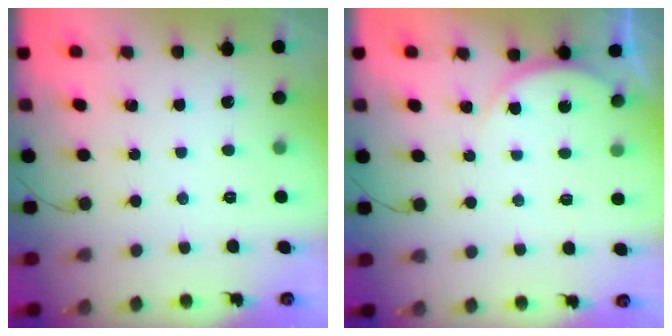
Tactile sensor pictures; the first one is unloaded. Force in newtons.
{"total": 3.1, "press": 3.0, "slide": 0.5}